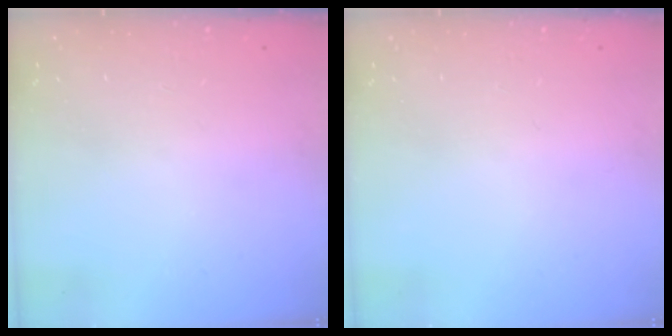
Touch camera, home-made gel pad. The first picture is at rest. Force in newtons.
{"total": 0.0}